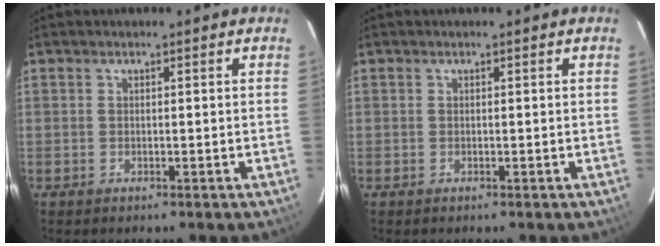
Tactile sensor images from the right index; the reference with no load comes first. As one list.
[{"total": 0.0}]